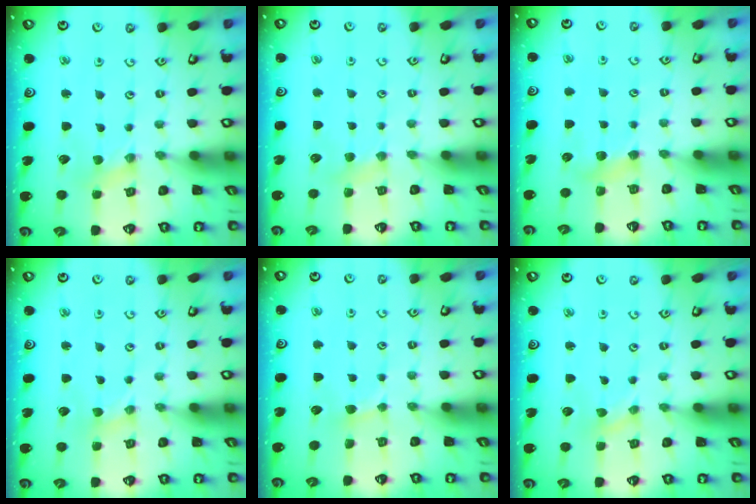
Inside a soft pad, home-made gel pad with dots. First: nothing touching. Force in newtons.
{"total": 3.8, "press": 3.7, "slide": 0.6}
{"total": 5.9, "press": 5.9, "slide": 0.7}
{"total": 0.0}
{"total": 2.4, "press": 2.4, "slide": 0.4}
{"total": 0.0}